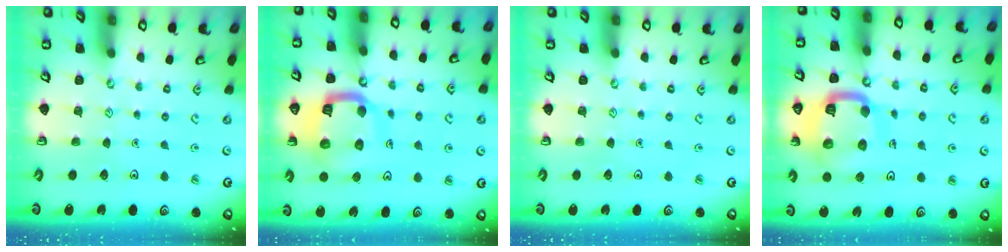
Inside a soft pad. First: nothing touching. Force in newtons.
{"total": 13.8, "press": 13.7, "slide": 1.4}
{"total": 0.0}
{"total": 15.7, "press": 15.6, "slide": 1.5}